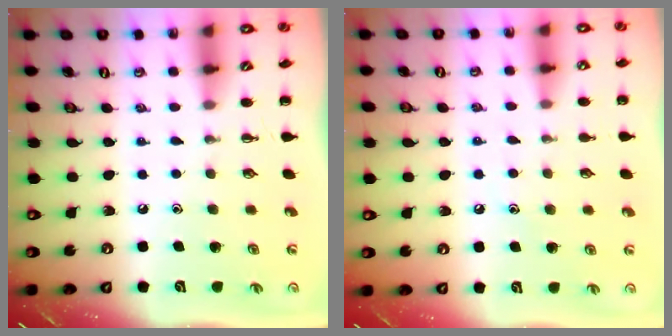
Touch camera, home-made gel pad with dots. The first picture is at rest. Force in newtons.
{"total": 7.3, "press": 7.1, "slide": 1.8}